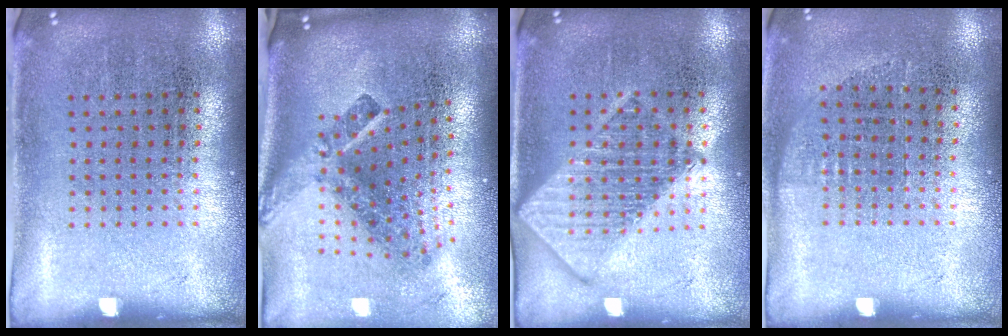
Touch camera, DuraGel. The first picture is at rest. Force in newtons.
{"total": 2.8, "press": 1.7, "slide": 2.2}
{"total": 2.0, "press": 2.0, "slide": 0.2}
{"total": 0.7, "press": 0.6, "slide": 0.3}